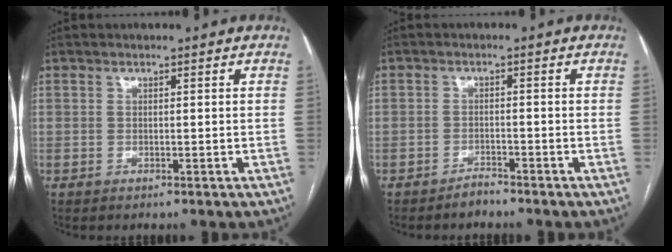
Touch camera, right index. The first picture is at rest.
{"total": 1.7, "force": [-1.6, 0.5, 0.1], "torque": [0.003, 0.001, -0.027]}